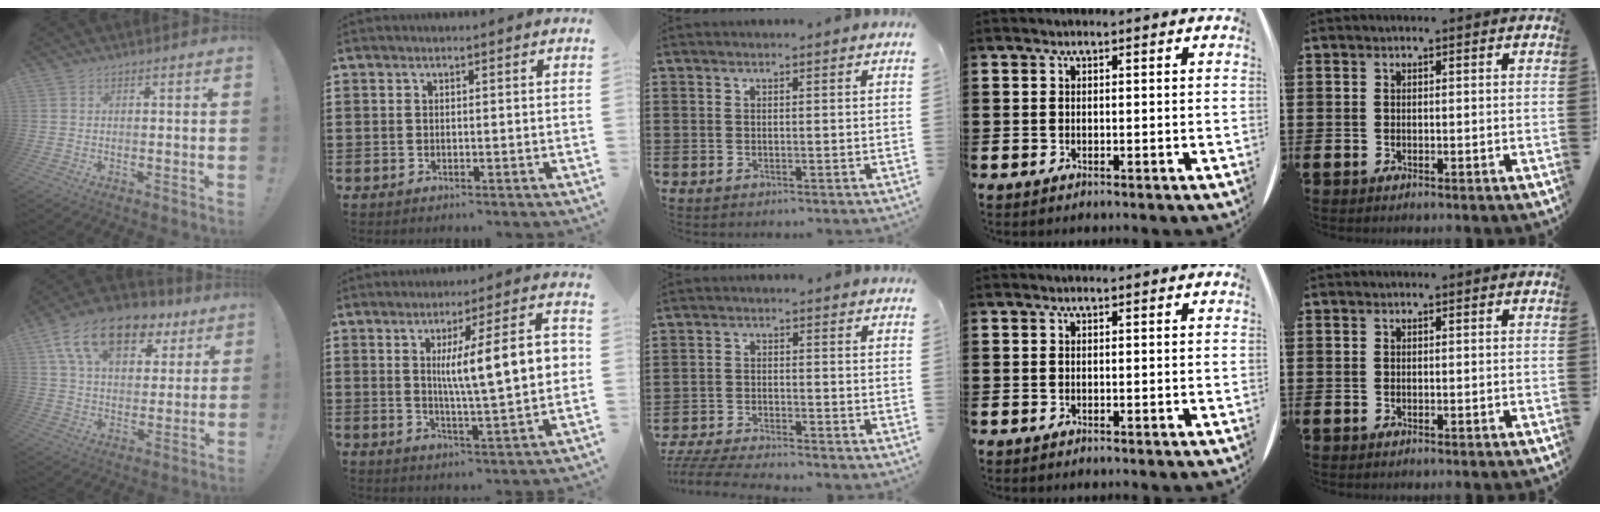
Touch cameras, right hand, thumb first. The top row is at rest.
{"thumb": {"total": 18.1, "force": [10.1, 10.3, 10.9], "torque": [-0.185, -0.047, 0.182]}, "index": {"total": 11.9, "force": [2.1, 2.2, 11.5], "torque": [-0.186, 0.001, 0.026]}, "middle": {"total": 4.8, "force": [-4.6, 0.0, 1.1], "torque": [-0.037, -0.014, -0.099]}}